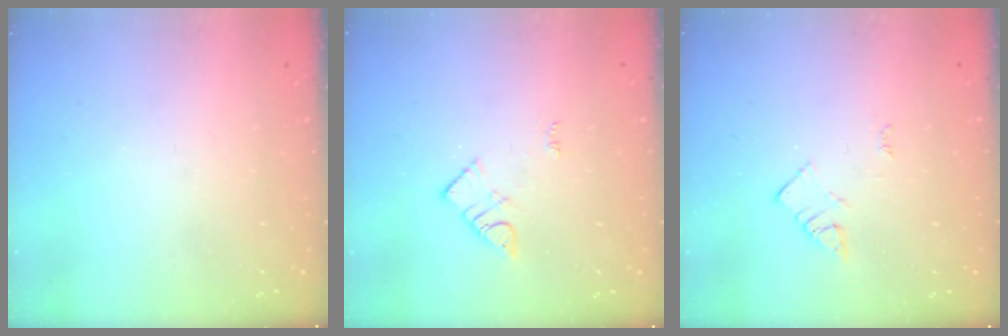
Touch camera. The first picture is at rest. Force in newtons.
{"total": 3.5, "press": 3.5, "slide": 0.4}
{"total": 2.3, "press": 2.3, "slide": 0.3}